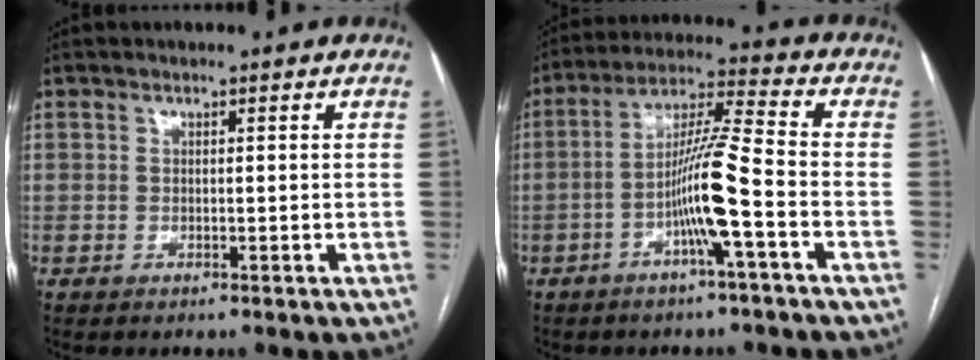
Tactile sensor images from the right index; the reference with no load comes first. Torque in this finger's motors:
{"motor_torque": [1.90, 0.02, 0.59, 0.11]}